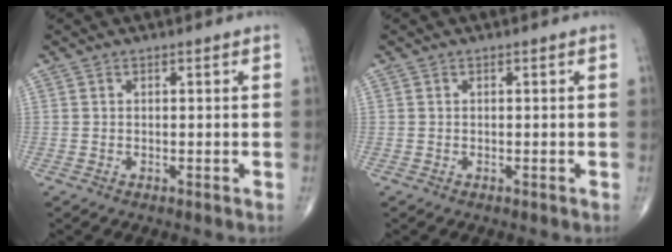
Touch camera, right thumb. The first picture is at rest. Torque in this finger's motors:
{"motor_torque": [-0.21, -0.48, -0.07, 0.00, 0.00]}